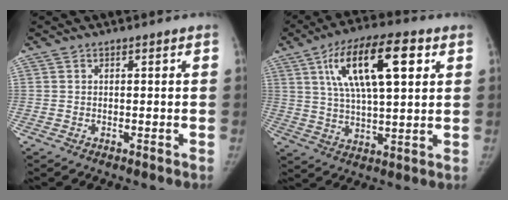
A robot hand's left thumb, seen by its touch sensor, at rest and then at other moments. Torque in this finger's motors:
{"motor_torque": [0.17, 0.39, 2.16, -0.61, 0.34]}